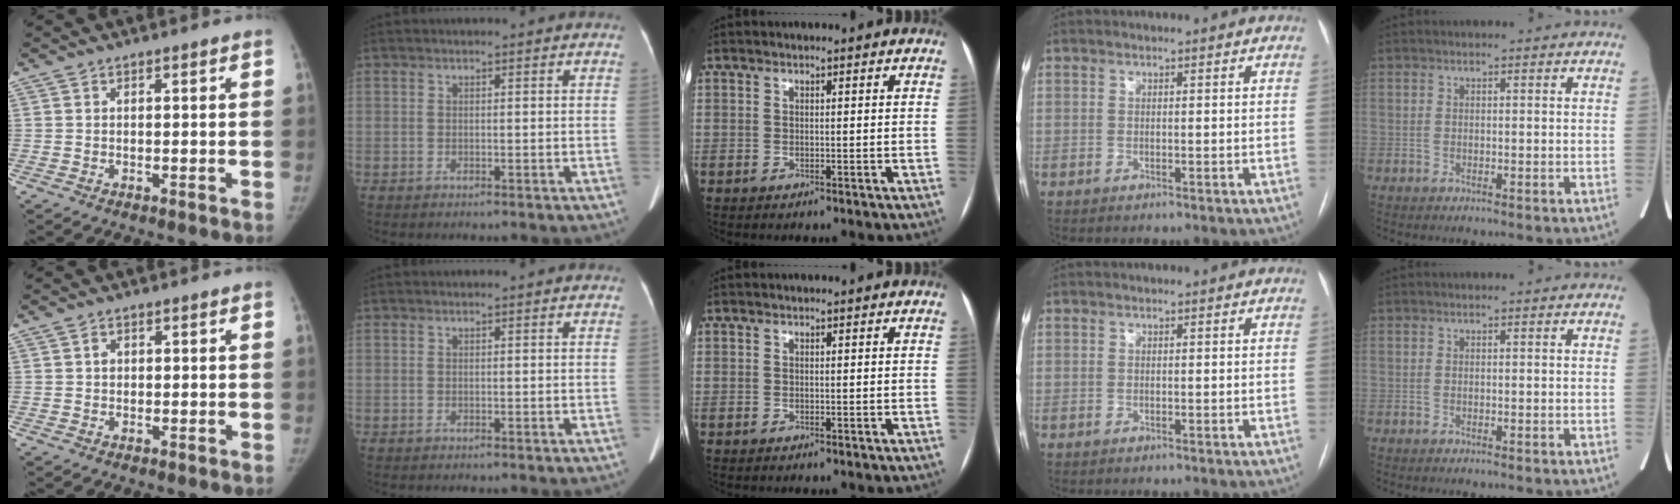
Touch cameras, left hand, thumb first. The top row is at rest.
{"thumb": {"total": 1.4, "force": [0.4, 1.2, 0.6], "torque": [-0.003, 0.001, 0.004]}}